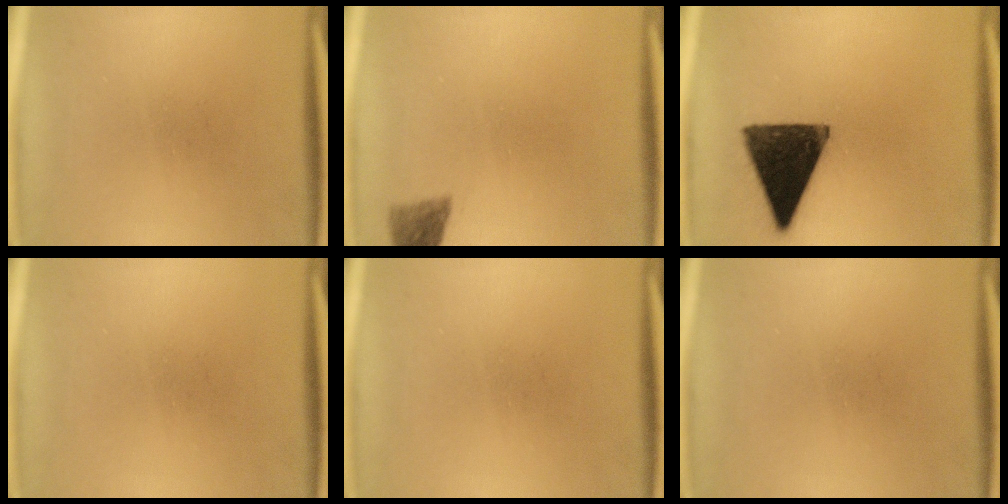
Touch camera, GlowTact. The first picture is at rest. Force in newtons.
{"total": 2.8}
{"total": 14.9}
{"total": 0.0}
{"total": 0.0}
{"total": 0.0}